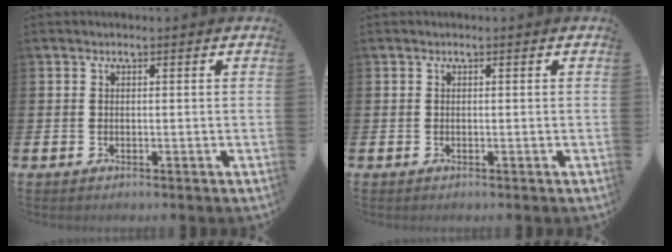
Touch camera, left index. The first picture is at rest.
{"total": 0.0}